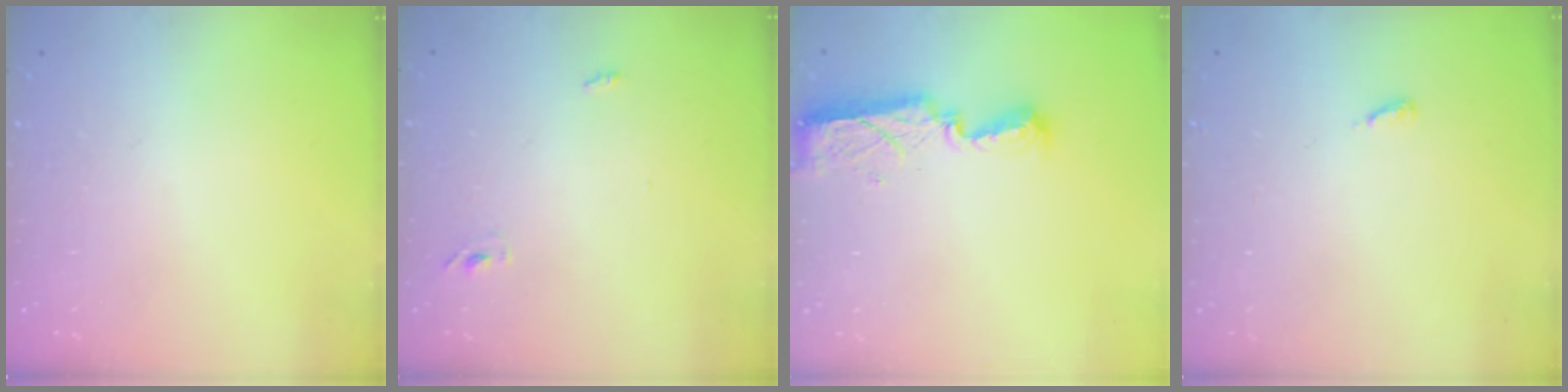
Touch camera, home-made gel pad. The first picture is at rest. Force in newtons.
{"total": 2.9, "press": 2.7, "slide": 1.0}
{"total": 8.2, "press": 8.2, "slide": 0.4}
{"total": 2.9, "press": 2.9, "slide": 0.2}